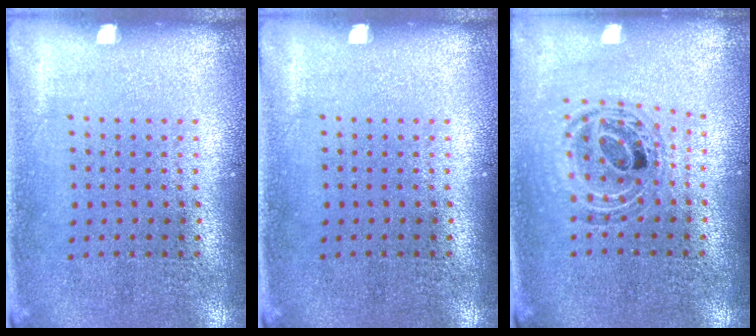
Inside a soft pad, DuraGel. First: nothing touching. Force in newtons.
{"total": 0.0}
{"total": 0.8, "press": 0.8, "slide": 0.2}